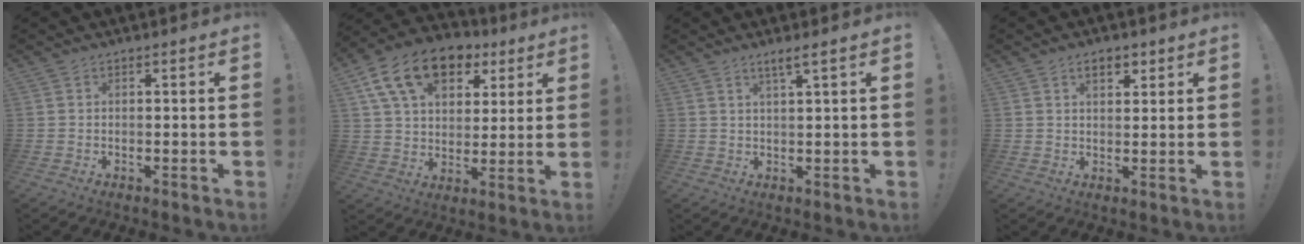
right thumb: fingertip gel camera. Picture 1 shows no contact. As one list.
[{"total": 17.5, "force": [8.8, 11.1, 10.4], "torque": [-0.174, -0.035, 0.162]}, {"total": 2.8, "force": [1.7, -0.1, 2.2], "torque": [-0.044, -0.003, 0.028]}, {"total": 4.5, "force": [2.4, 2.7, 2.8], "torque": [-0.039, -0.001, 0.040]}]